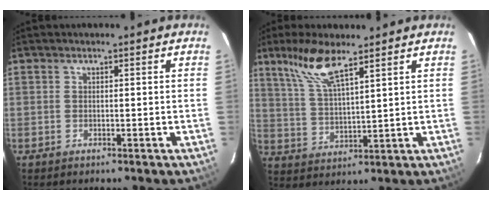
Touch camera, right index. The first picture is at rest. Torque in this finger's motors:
{"motor_torque": [0.23, 0.34, 0.29, 0.11]}